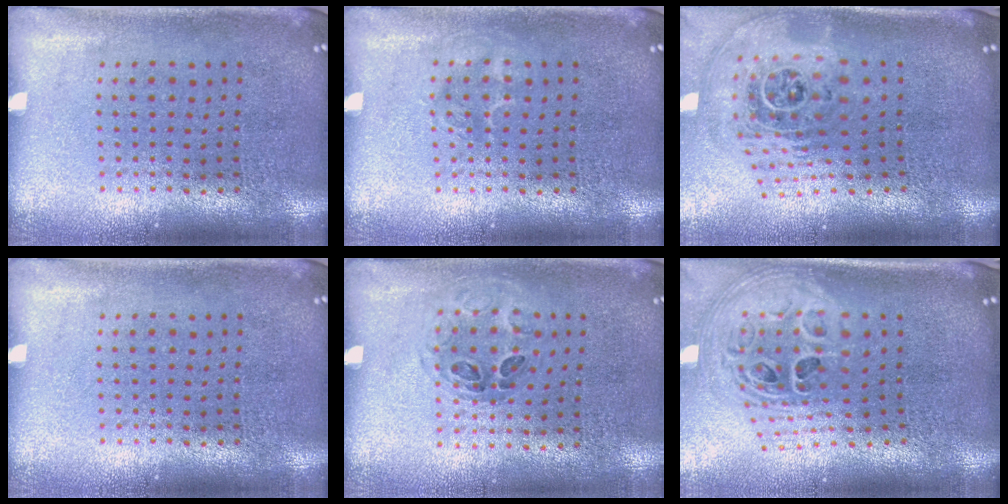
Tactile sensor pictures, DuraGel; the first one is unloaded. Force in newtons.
{"total": 1.0, "press": 0.9, "slide": 0.2}
{"total": 2.7, "press": 1.8, "slide": 2.0}
{"total": 0.0}
{"total": 1.0, "press": 0.6, "slide": 0.7}
{"total": 2.9, "press": 2.0, "slide": 2.1}